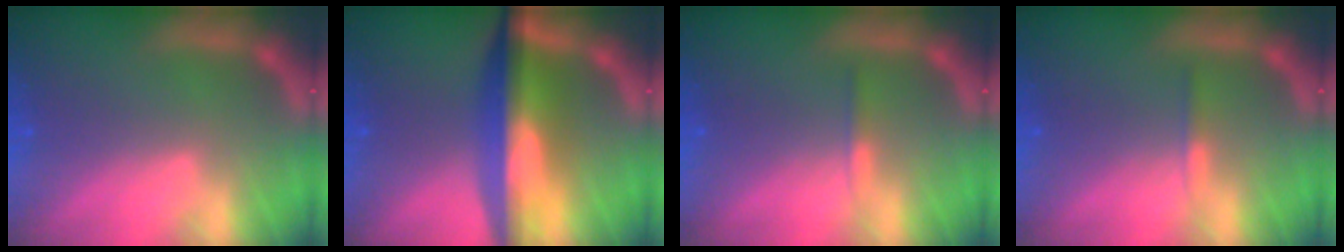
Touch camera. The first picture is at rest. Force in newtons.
{"total": 9.0}
{"total": 0.9}
{"total": 0.9}